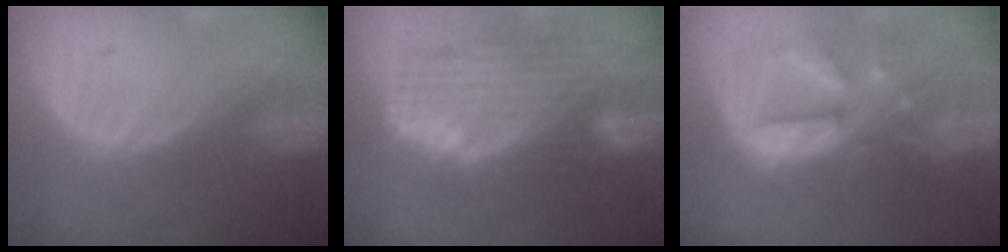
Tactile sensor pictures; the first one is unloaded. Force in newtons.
{"total": 11.8, "press": 10.0, "slide": 6.2}
{"total": 10.8, "press": 9.5, "slide": 5.2}